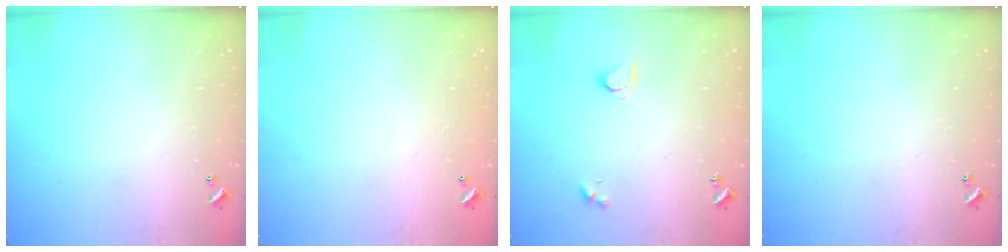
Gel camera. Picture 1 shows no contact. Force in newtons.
{"total": 2.8, "press": 2.8, "slide": 0.1}
{"total": 2.6, "press": 2.6, "slide": 0.3}
{"total": 0.0}